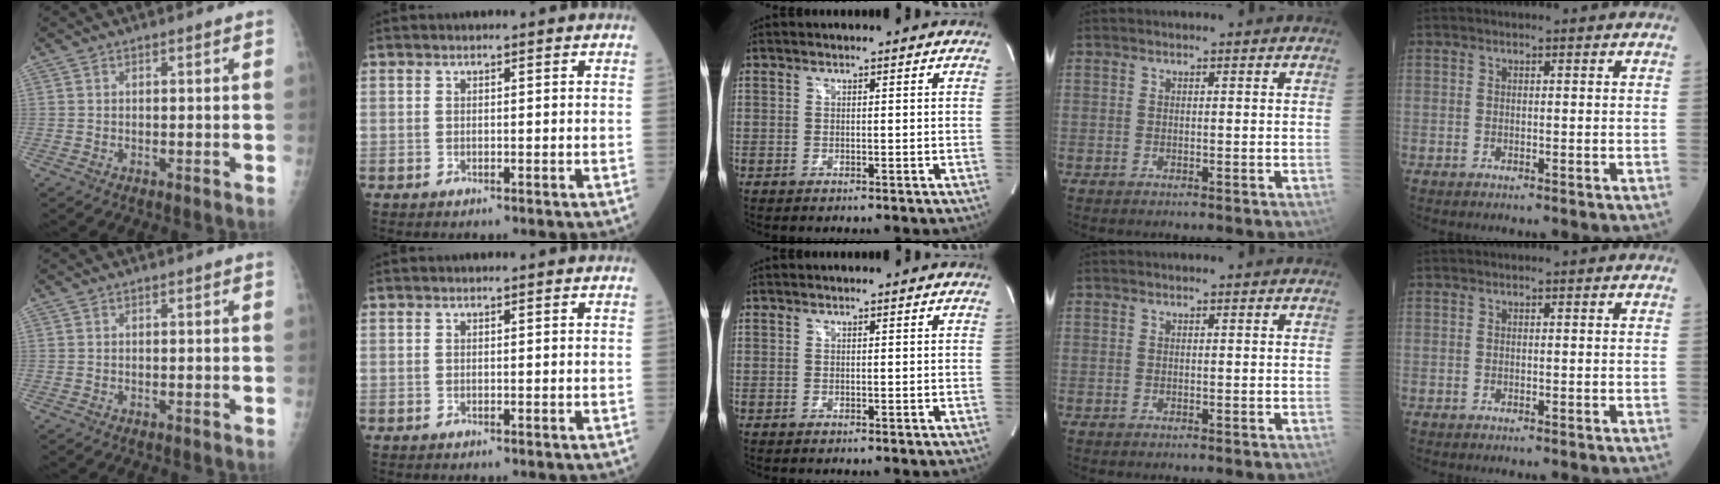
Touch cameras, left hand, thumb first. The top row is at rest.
{}